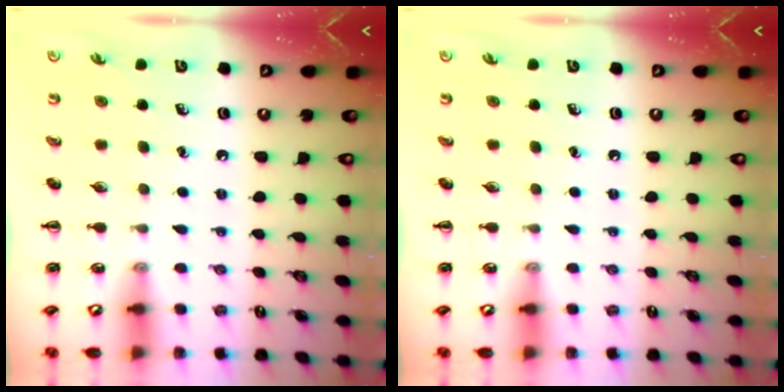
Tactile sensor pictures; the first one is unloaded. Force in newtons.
{"total": 0.0}